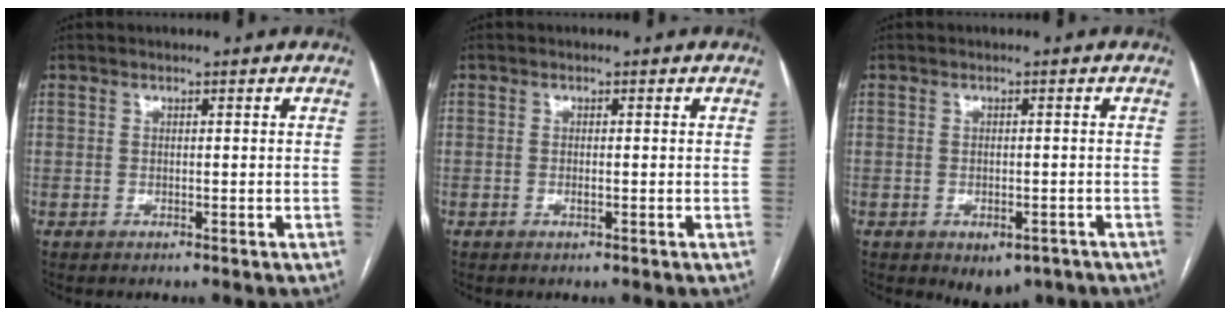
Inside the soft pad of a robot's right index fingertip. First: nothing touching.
{"total": 0.6, "force": [-0.1, 0.1, 0.6], "torque": [-0.013, 0.001, 0.001]}
{"total": 4.8, "force": [-3.2, 2.7, 2.4], "torque": [-0.021, -0.001, -0.036]}